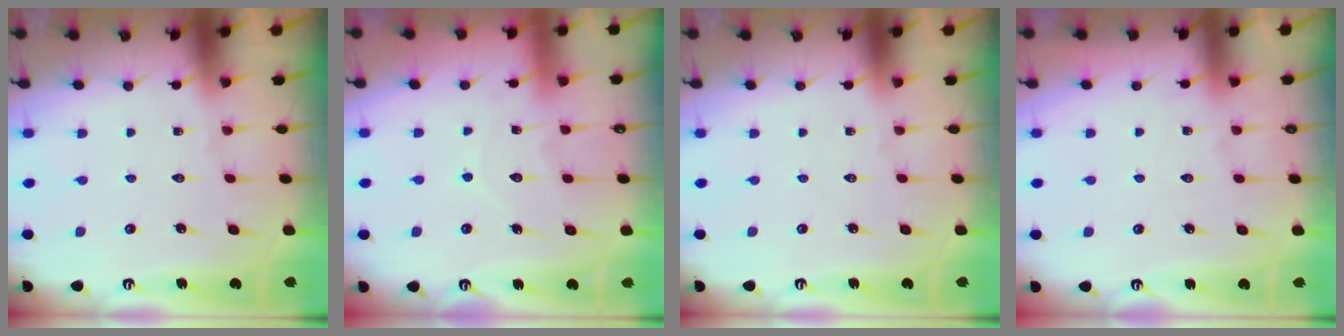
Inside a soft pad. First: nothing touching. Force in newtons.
{"total": 5.9, "press": 5.8, "slide": 0.7}
{"total": 0.0}
{"total": 4.8, "press": 4.7, "slide": 0.5}